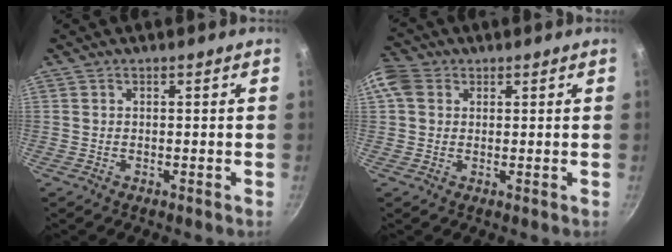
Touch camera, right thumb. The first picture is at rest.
{"total": 5.2, "force": [1.4, 4.3, 2.6], "torque": [-0.039, 0.007, 0.014]}